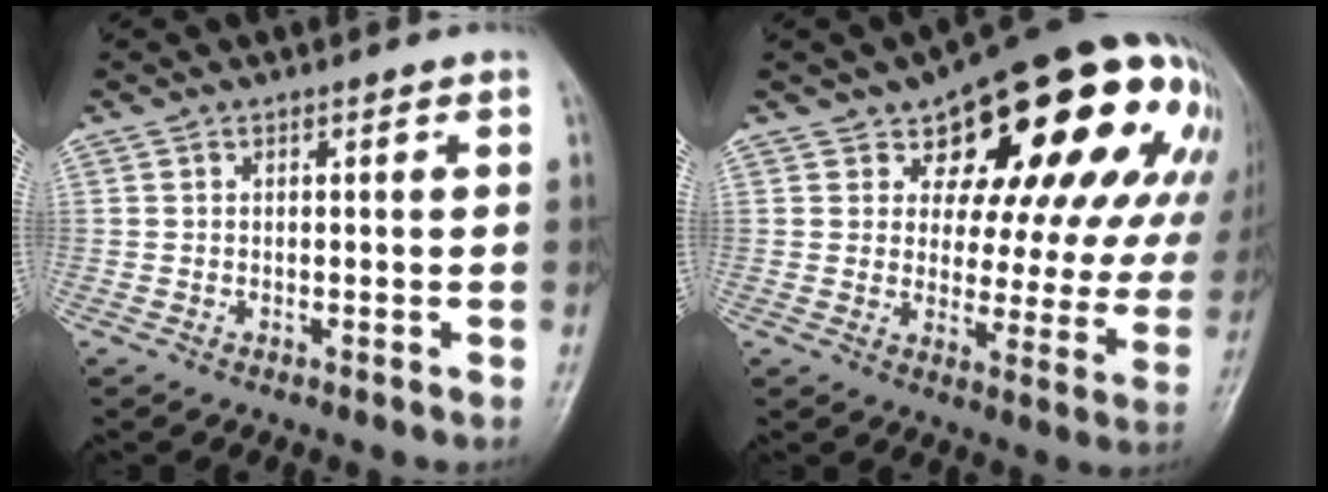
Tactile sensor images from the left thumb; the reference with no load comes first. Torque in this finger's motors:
{"motor_torque": [0.96, 1.00, 1.55, -1.22, 0.11]}